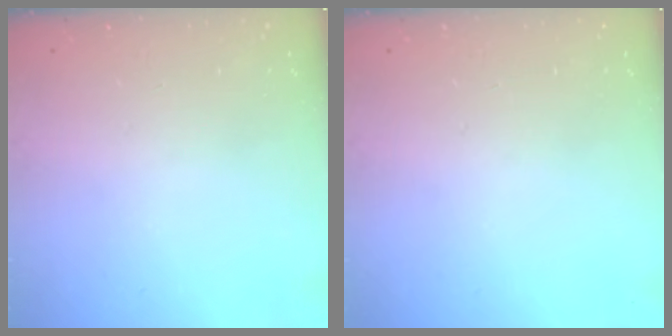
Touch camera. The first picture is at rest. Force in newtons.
{"total": 0.0}